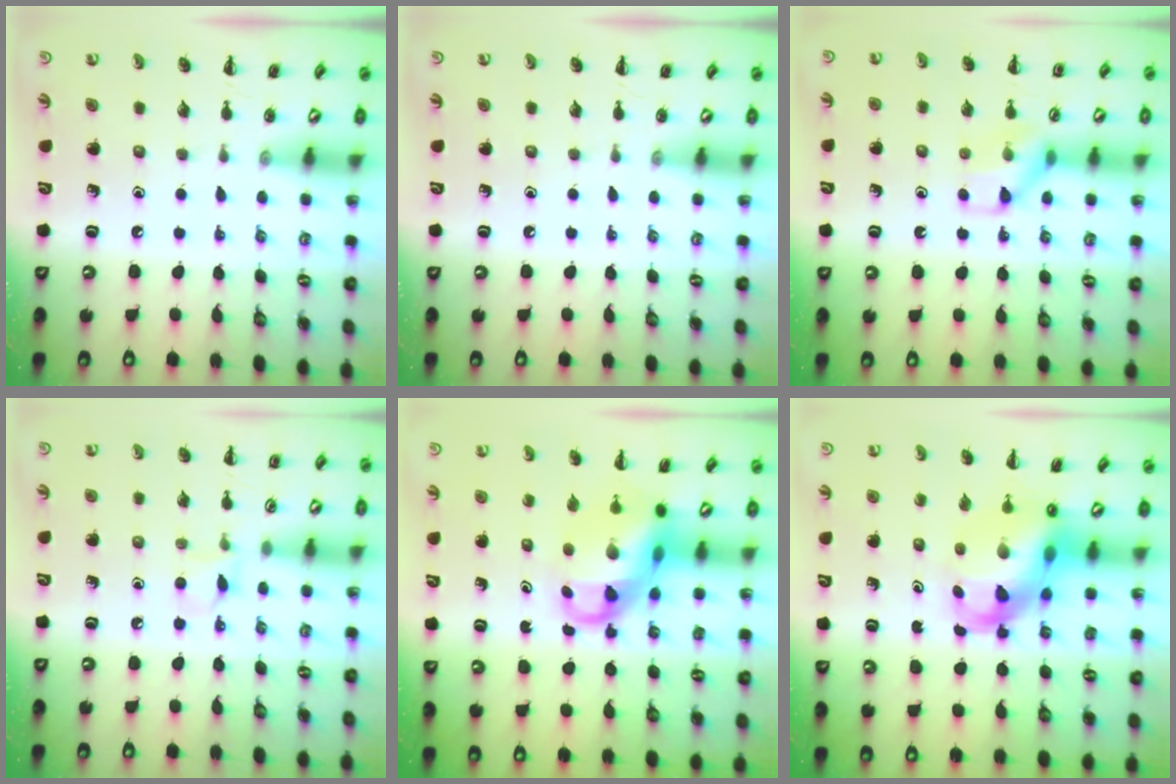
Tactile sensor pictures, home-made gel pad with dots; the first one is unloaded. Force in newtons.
{"total": 0.0}
{"total": 9.8, "press": 9.8, "slide": 0.8}
{"total": 4.5, "press": 4.3, "slide": 1.5}
{"total": 9.0, "press": 8.7, "slide": 2.4}
{"total": 10.5, "press": 10.1, "slide": 3.1}